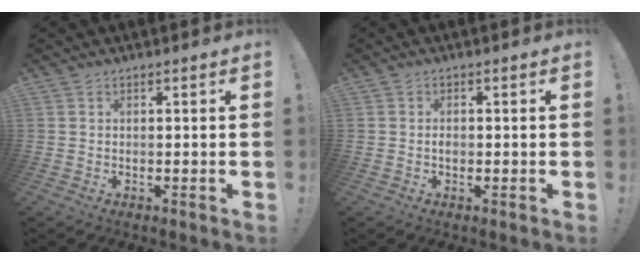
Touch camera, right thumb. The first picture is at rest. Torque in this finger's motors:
{"motor_torque": [0.34, 0.28, 0.07, -0.02, 0.02]}